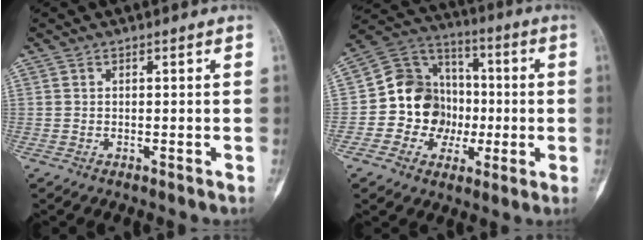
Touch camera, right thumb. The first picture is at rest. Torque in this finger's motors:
{"motor_torque": [0.17, 1.50, 0.00, -0.37, 0.01]}